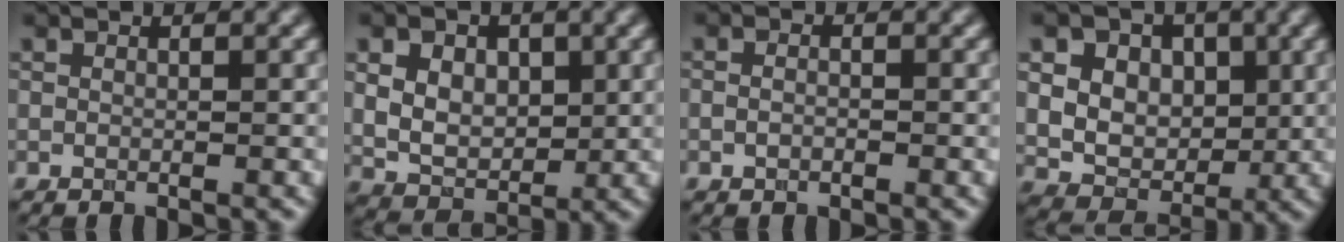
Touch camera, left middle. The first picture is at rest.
{"total": 7.2, "force": [2.1, 5.4, 4.3], "torque": [-0.075, 0.021, 0.028]}
{"total": 1.0, "force": [-0.4, 0.6, 0.7], "torque": [-0.016, 0.000, -0.009]}
{"total": 11.6, "force": [4.2, 9.1, 5.8], "torque": [-0.105, 0.019, 0.071]}